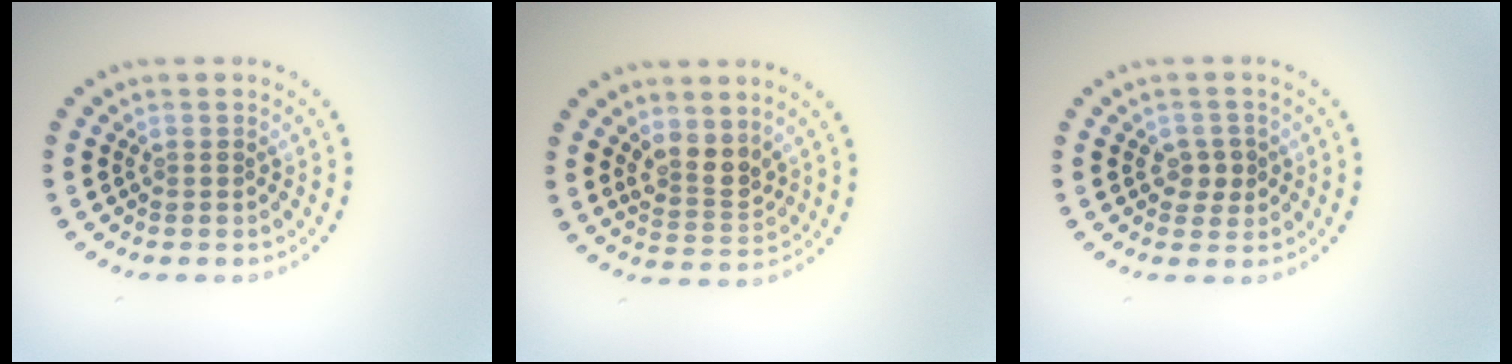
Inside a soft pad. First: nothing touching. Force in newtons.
{"total": 2.6, "press": 2.3, "slide": 1.2}
{"total": 1.9, "press": 1.8, "slide": 0.6}